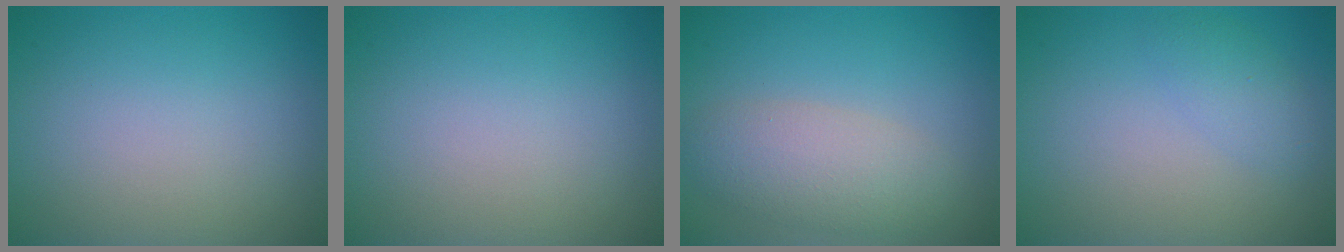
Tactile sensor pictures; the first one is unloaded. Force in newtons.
{"total": 0.0}
{"total": 4.2, "press": 4.2, "slide": 0.3}
{"total": 1.7, "press": 1.7, "slide": 0.0}